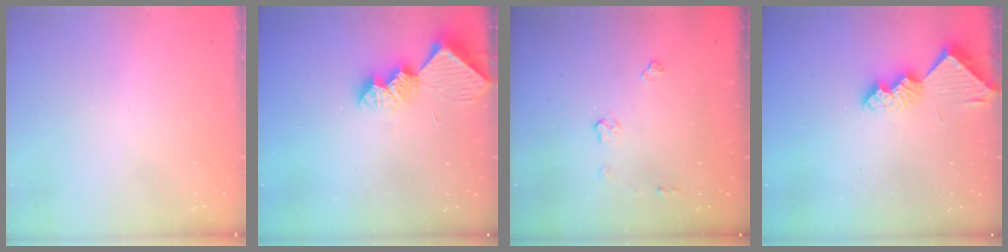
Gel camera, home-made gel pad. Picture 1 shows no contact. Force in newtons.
{"total": 9.1, "press": 9.1, "slide": 0.7}
{"total": 5.2, "press": 5.1, "slide": 0.1}
{"total": 8.8, "press": 8.8, "slide": 0.8}